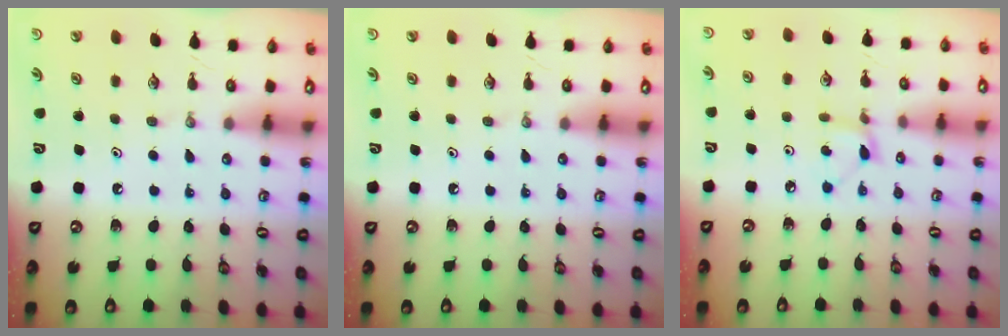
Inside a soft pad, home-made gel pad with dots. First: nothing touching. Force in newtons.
{"total": 0.0}
{"total": 2.9, "press": 2.9, "slide": 0.3}